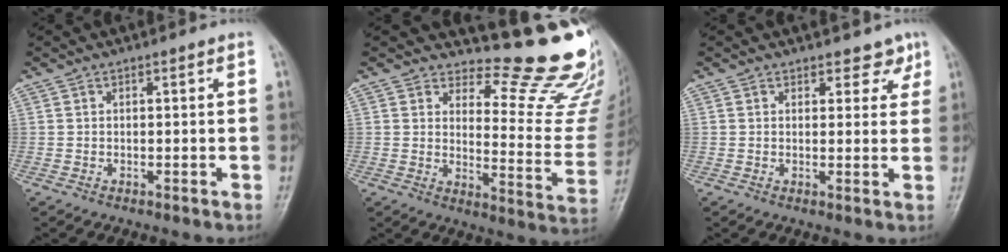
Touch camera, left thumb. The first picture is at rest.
{"total": 17.5, "force": [15.5, 4.4, 6.8], "torque": [-0.036, -0.180, 0.181]}
{"total": 3.5, "force": [2.6, 2.2, 0.9], "torque": [0.019, -0.014, 0.029]}